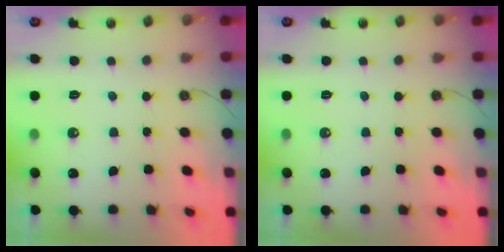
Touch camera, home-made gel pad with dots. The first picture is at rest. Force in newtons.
{"total": 0.0}